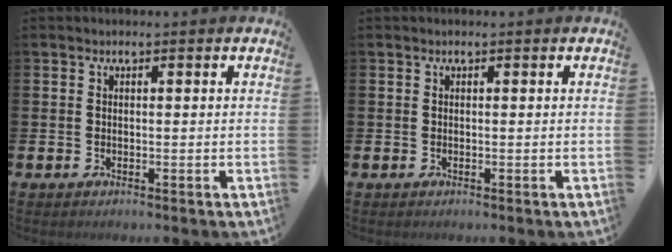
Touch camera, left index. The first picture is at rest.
{"total": 0.0}